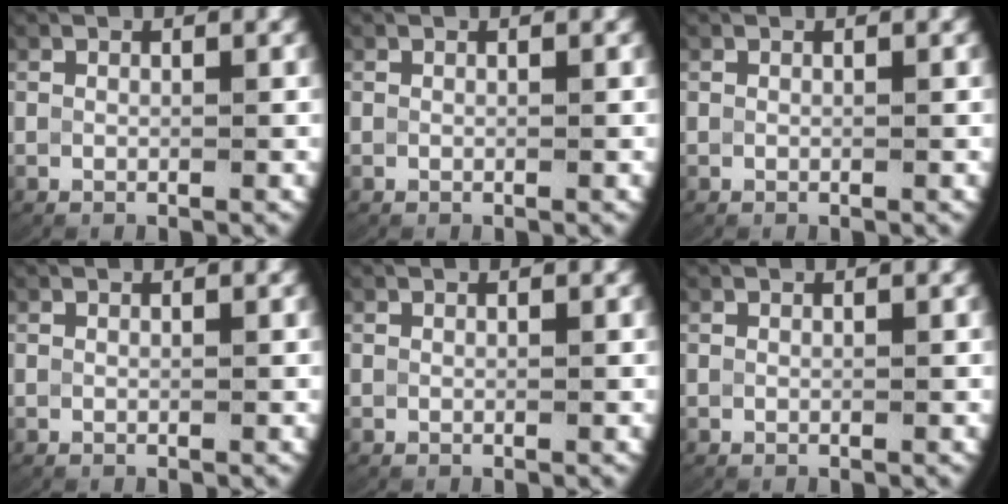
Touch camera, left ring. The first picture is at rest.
{"total": 0.0}
{"total": 0.0}
{"total": 0.0}
{"total": 0.0}
{"total": 0.0}